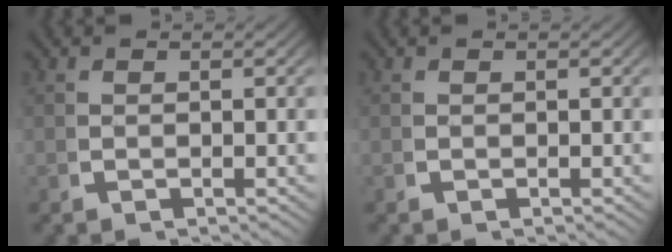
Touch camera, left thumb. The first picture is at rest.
{"total": 0.0}